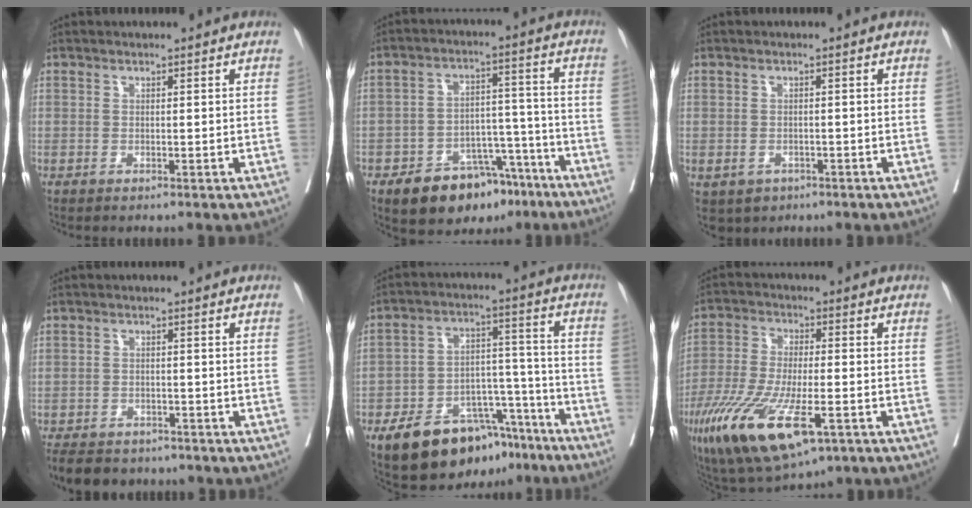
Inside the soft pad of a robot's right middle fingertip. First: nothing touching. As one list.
[{"total": 12.4, "force": [-8.5, 6.2, 6.6], "torque": [-0.083, 0.027, -0.125]}, {"total": 5.2, "force": [-2.7, 4.2, 1.5], "torque": [-0.026, 0.000, -0.034]}, {"total": 8.9, "force": [-7.5, 3.9, 2.8], "torque": [-0.049, -0.008, -0.107]}, {"total": 16.8, "force": [-11.5, 7.9, 9.4], "torque": [-0.136, 0.034, -0.177]}, {"total": 17.0, "force": [-8.2, 5.2, 14.0], "torque": [-0.290, -0.037, -0.137]}]